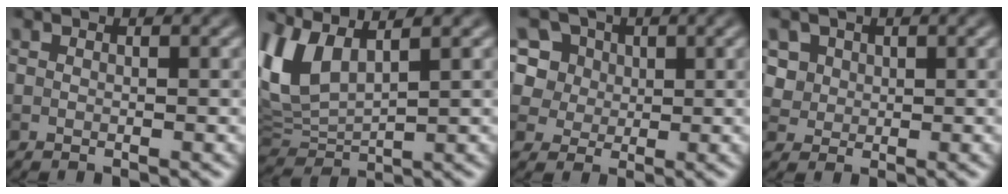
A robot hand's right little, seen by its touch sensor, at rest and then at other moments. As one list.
[{"total": 6.3, "force": [2.6, 3.1, 4.9], "torque": [-0.127, 0.002, 0.055]}, {"total": 9.8, "force": [4.4, 7.9, 3.9], "torque": [-0.096, 0.027, 0.061]}, {"total": 3.0, "force": [1.4, 2.4, 1.0], "torque": [-0.029, 0.003, 0.031]}]